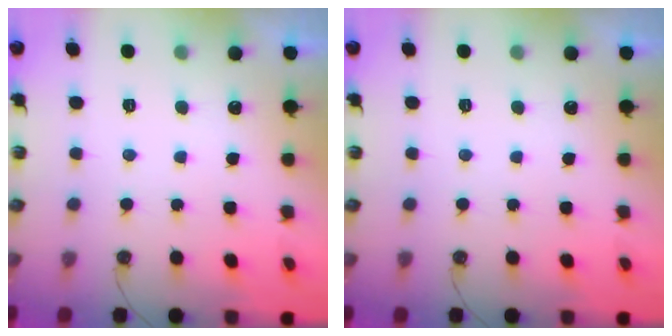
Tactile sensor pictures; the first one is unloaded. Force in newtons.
{"total": 0.0}